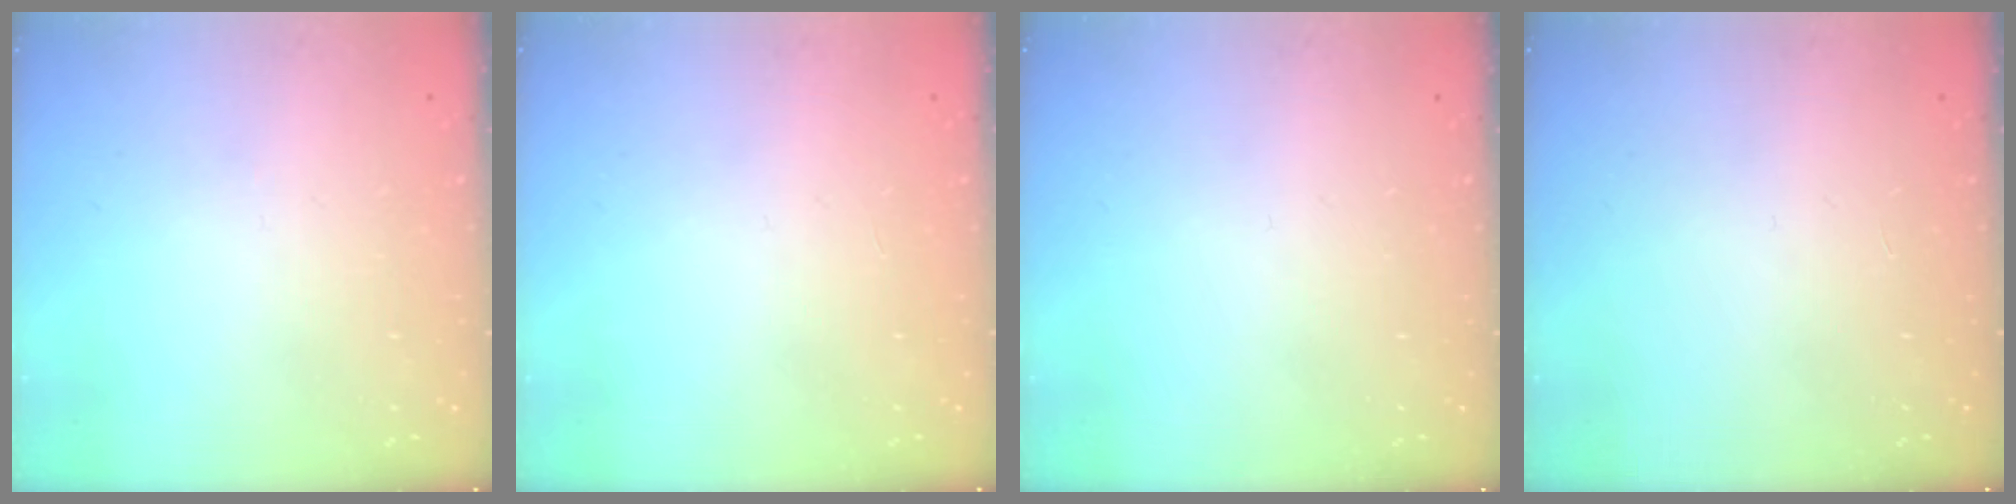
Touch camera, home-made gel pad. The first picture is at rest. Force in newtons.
{"total": 0.0}
{"total": 0.0}
{"total": 0.0}